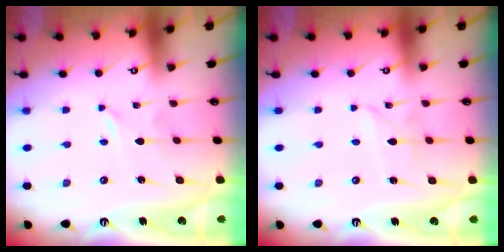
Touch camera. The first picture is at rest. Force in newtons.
{"total": 2.4, "press": 2.4, "slide": 0.3}